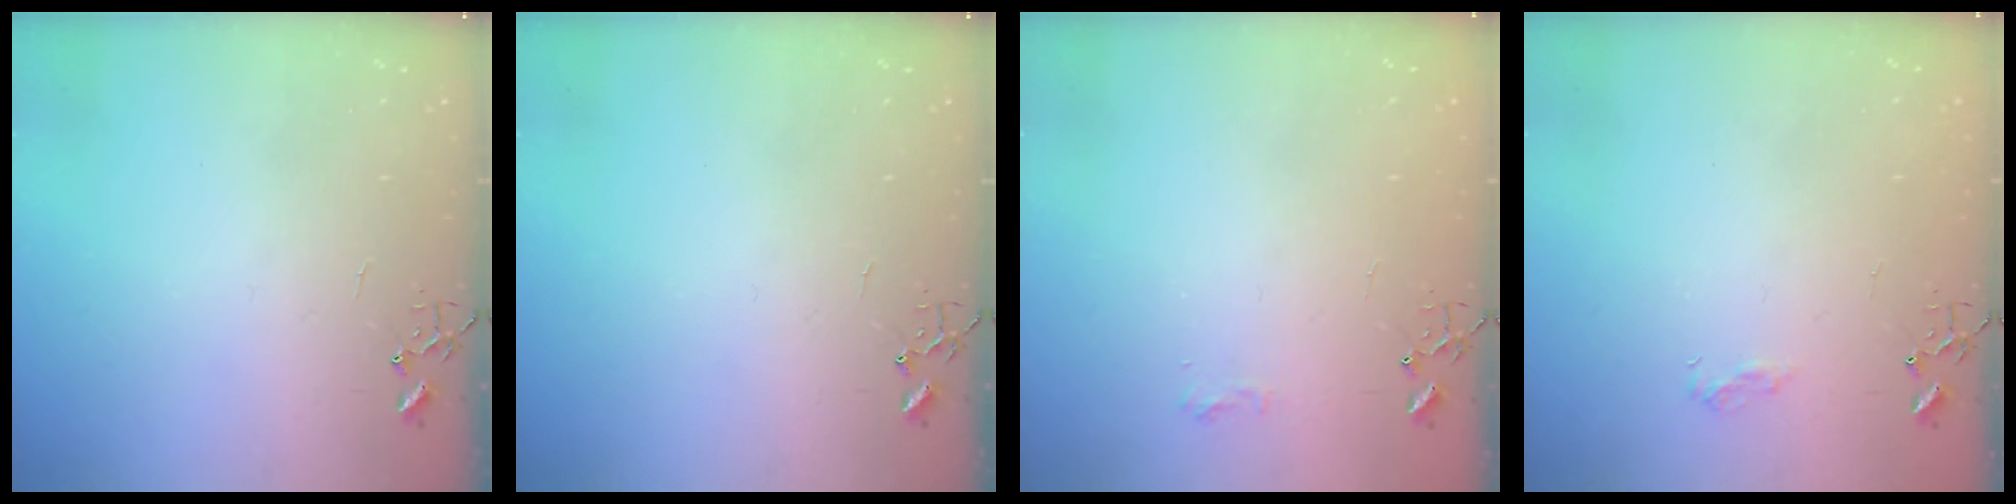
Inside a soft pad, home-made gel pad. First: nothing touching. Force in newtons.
{"total": 0.0}
{"total": 6.0, "press": 6.0, "slide": 0.6}
{"total": 7.1, "press": 7.1, "slide": 0.8}